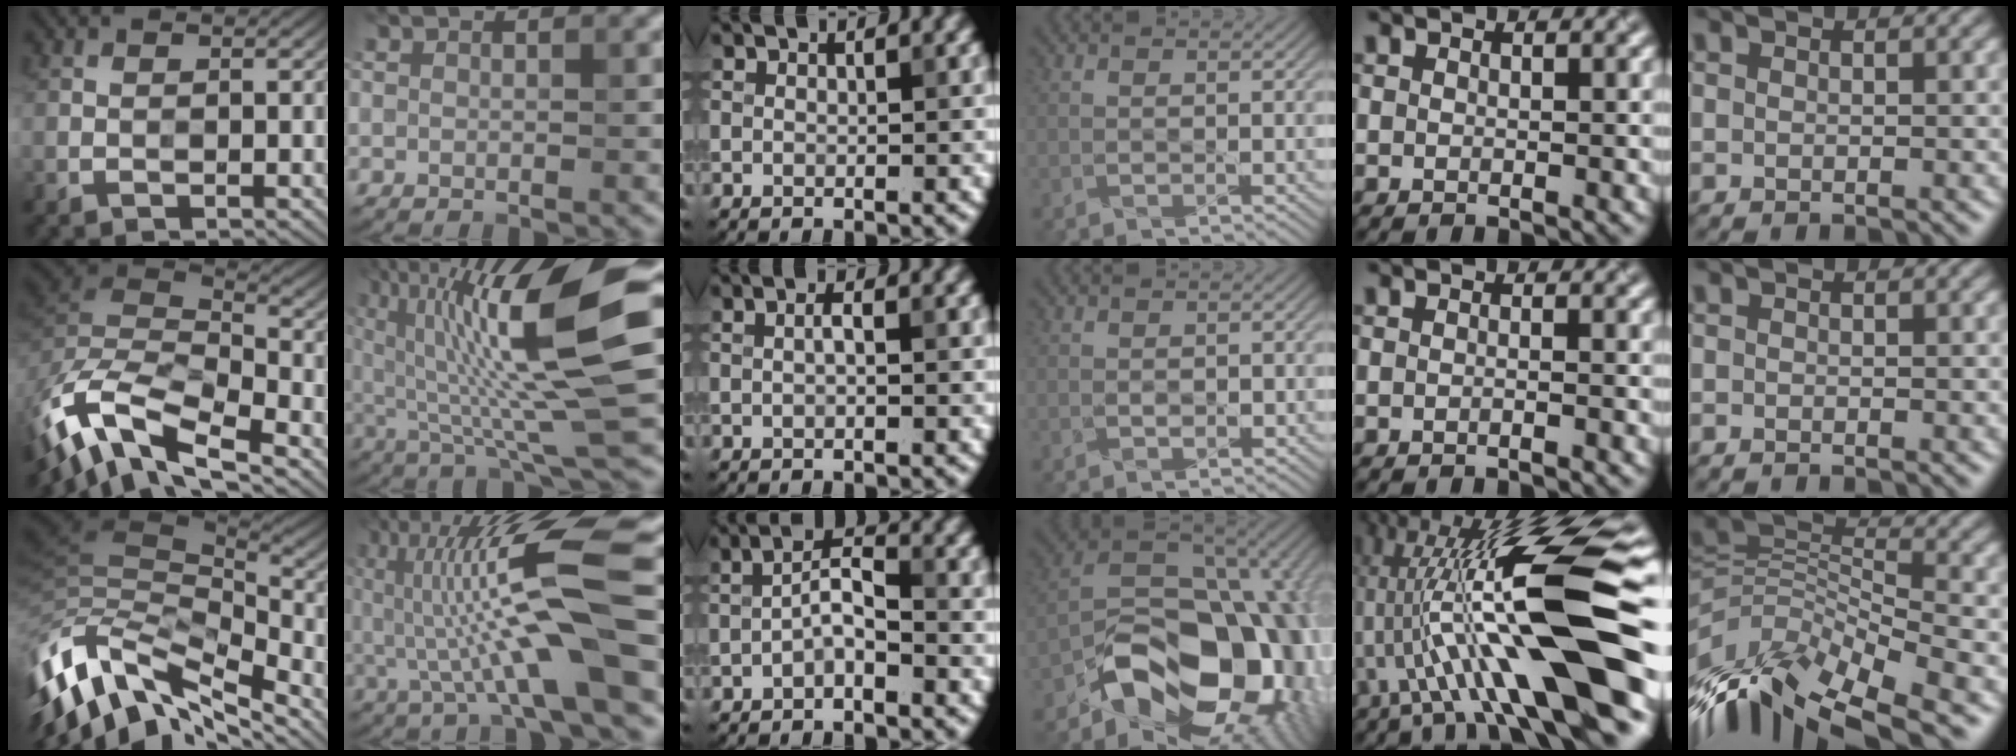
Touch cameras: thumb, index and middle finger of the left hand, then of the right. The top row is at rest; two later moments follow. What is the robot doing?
{"motion": "twist", "object": "bottle cap"}